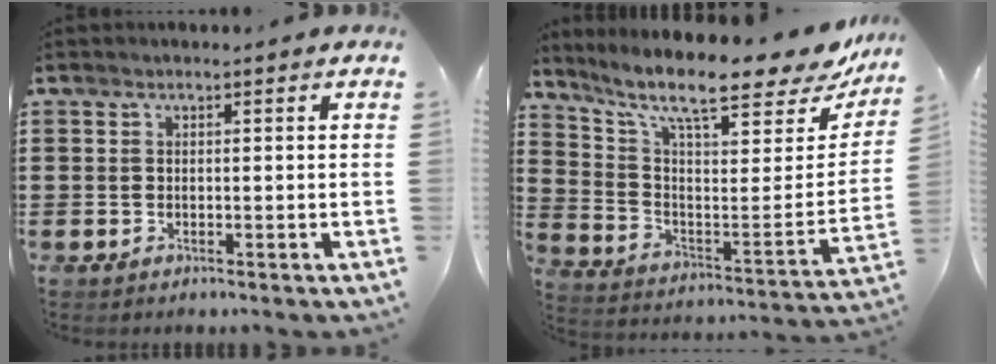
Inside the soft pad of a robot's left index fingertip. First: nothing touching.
{"total": 11.3, "force": [8.8, 2.2, 6.8], "torque": [-0.145, -0.067, 0.143]}